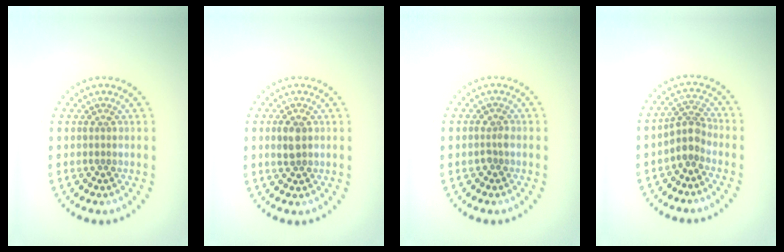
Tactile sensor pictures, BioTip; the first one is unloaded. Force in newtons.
{"total": 1.8, "press": 1.8, "slide": 0.1}
{"total": 0.7, "press": 0.7, "slide": 0.2}
{"total": 2.4, "press": 1.9, "slide": 1.5}